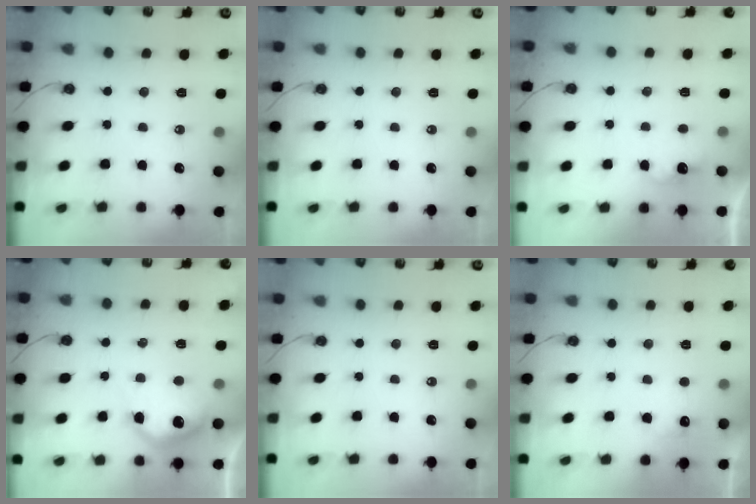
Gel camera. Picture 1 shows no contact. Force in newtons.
{"total": 0.0}
{"total": 2.8, "press": 2.7, "slide": 0.9}
{"total": 14.6, "press": 14.6, "slide": 1.0}
{"total": 0.0}
{"total": 3.9, "press": 3.8, "slide": 1.2}